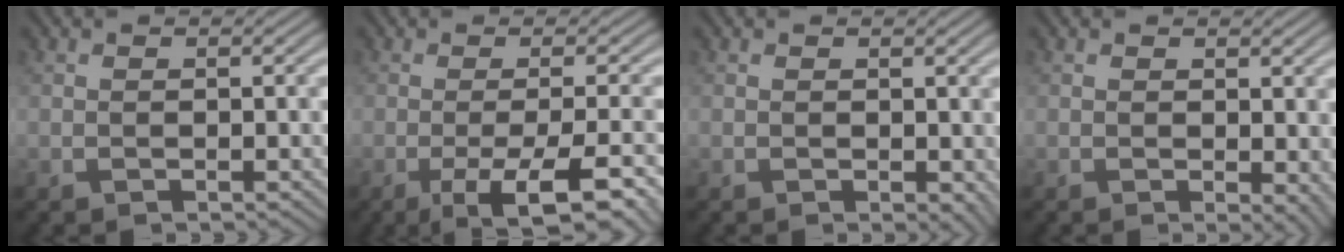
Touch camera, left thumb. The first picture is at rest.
{"total": 9.6, "force": [-4.5, 2.2, 8.2], "torque": [-0.116, 0.001, -0.058]}
{"total": 1.6, "force": [-0.1, 0.8, 1.3], "torque": [-0.017, -0.006, 0.003]}
{"total": 2.6, "force": [0.0, 0.9, 2.4], "torque": [-0.032, -0.005, 0.001]}